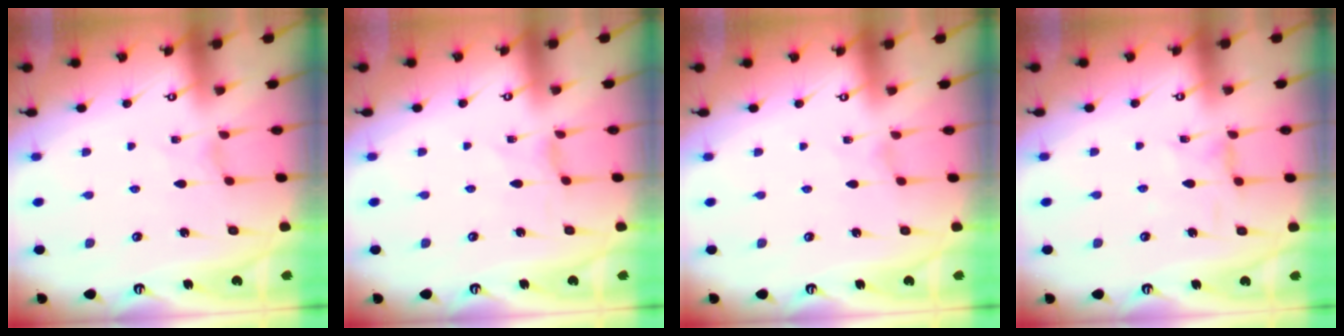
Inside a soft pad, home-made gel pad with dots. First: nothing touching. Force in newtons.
{"total": 0.0}
{"total": 0.0}
{"total": 1.9, "press": 1.9, "slide": 0.3}